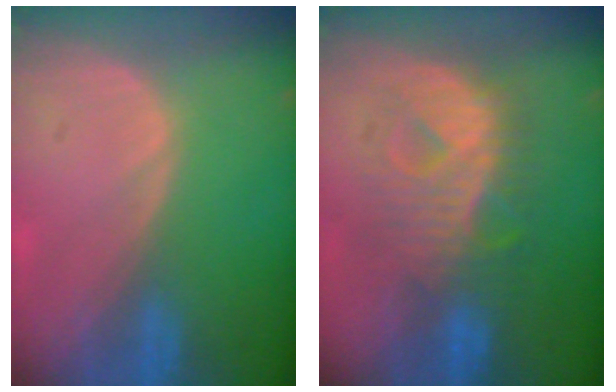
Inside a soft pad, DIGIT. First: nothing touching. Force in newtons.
{"total": 9.1, "press": 9.1, "slide": 0.5}